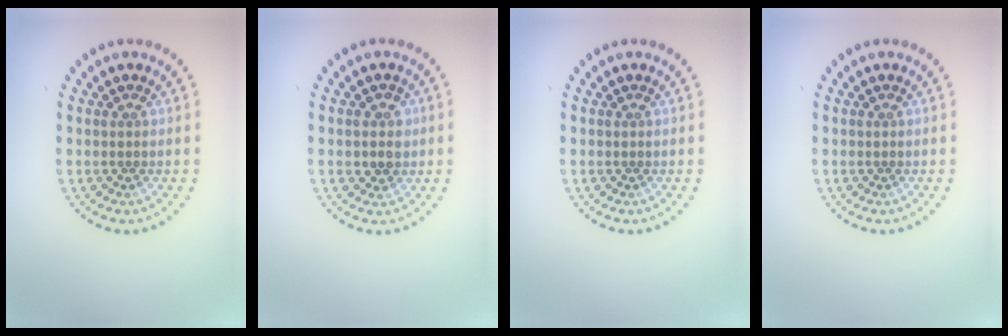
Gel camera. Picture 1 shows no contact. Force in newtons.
{"total": 1.9, "press": 1.8, "slide": 0.5}
{"total": 0.0}
{"total": 0.0}